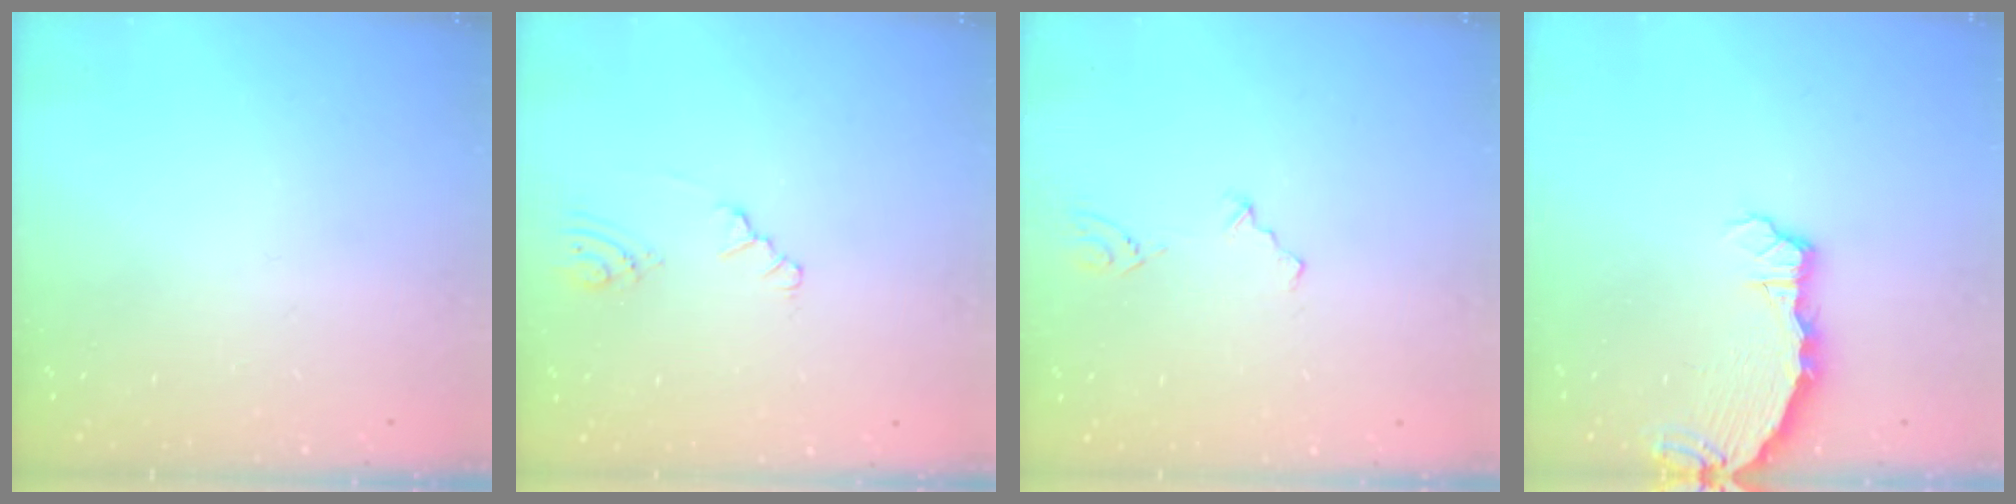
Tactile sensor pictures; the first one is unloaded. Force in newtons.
{"total": 2.5, "press": 2.5, "slide": 0.4}
{"total": 2.7, "press": 2.5, "slide": 1.2}
{"total": 5.2, "press": 5.2, "slide": 0.4}